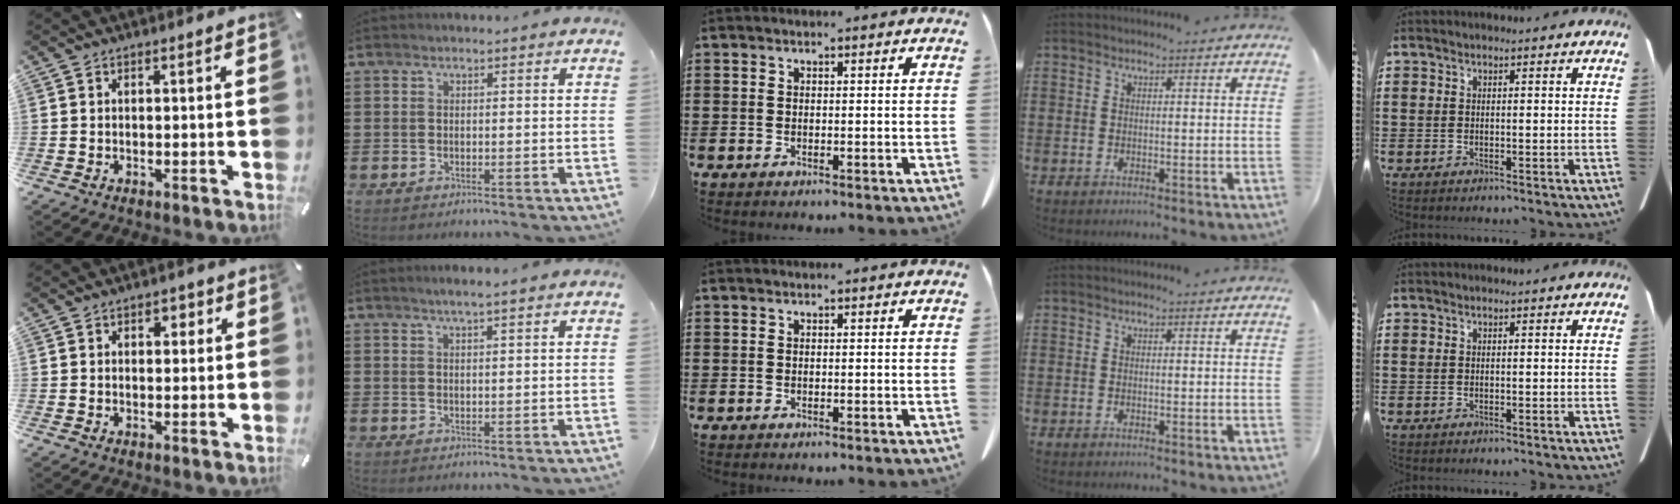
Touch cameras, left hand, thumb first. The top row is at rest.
{"thumb": {"total": 2.4, "force": [0.6, 1.7, 1.5], "torque": [-0.009, 0.000, 0.002]}, "index": {"total": 2.0, "force": [1.6, -0.1, 1.2], "torque": [-0.026, 0.002, 0.029]}}